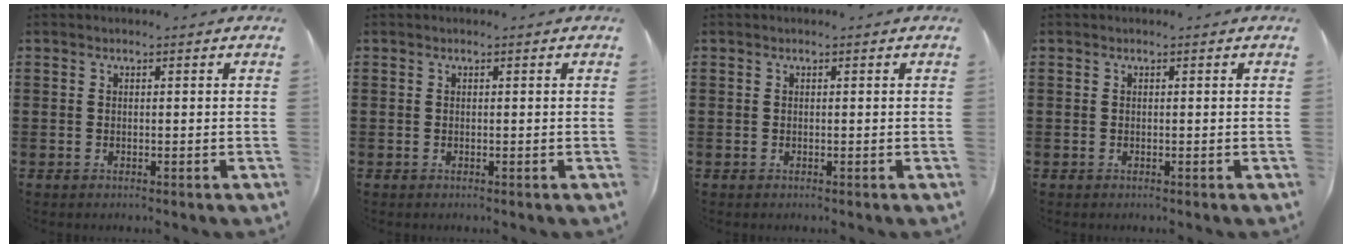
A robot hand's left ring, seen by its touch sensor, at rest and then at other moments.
{"total": 0.0}
{"total": 0.0}
{"total": 0.0}